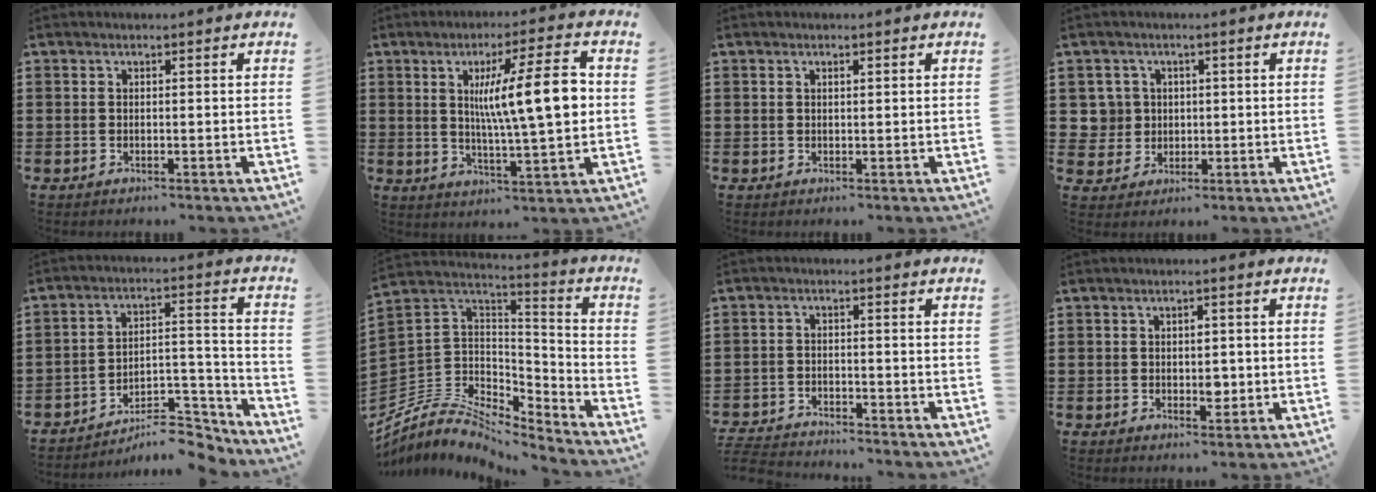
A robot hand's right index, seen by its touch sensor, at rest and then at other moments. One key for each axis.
{"total": 12.5, "fx": 2.0, "fy": 2.2, "fz": 12.2, "tx": -0.199, "ty": -0.001, "tz": 0.025}
{"total": 0.6, "fx": 0.3, "fy": 0.4, "fz": 0.4, "tx": -0.008, "ty": 0.003, "tz": 0.006}
{"total": 4.2, "fx": 0.7, "fy": 4.1, "fz": 0.8, "tx": -0.036, "ty": 0.014, "tz": 0.011}
{"total": 9.0, "fx": -7.9, "fy": 2.5, "fz": 3.5, "tx": -0.039, "ty": 0.033, "tz": -0.149}
{"total": 7.2, "fx": -5.3, "fy": 4.2, "fz": 2.6, "tx": -0.080, "ty": -0.003, "tz": -0.107}
{"total": 3.4, "fx": -3.4, "fy": 0.1, "fz": -0.1, "tx": -0.009, "ty": -0.002, "tz": -0.076}
{"total": 2.5, "fx": 0.0, "fy": 1.5, "fz": 2.0, "tx": -0.022, "ty": -0.002, "tz": -0.004}